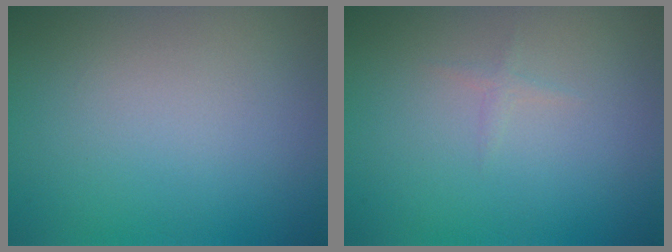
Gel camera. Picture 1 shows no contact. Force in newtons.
{"total": 0.6, "press": 0.6, "slide": 0.0}